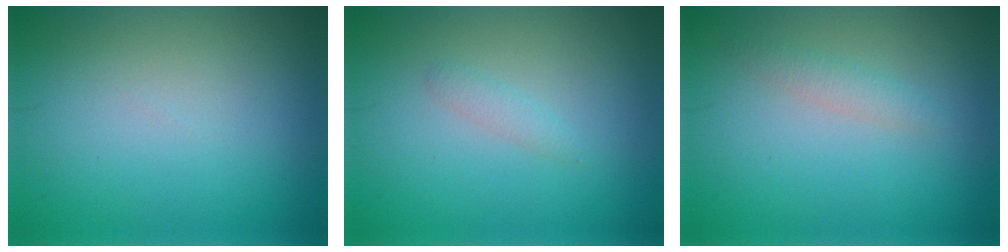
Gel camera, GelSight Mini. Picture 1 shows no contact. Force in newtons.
{"total": 0.9, "press": 0.9, "slide": 0.0}
{"total": 1.3, "press": 1.3, "slide": 0.0}